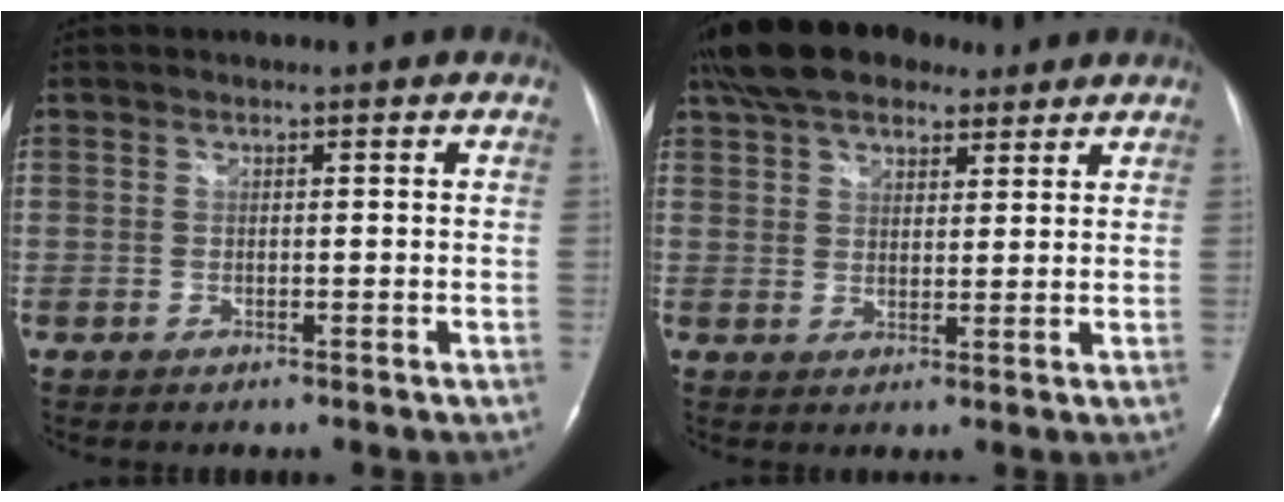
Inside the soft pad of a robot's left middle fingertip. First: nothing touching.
{"total": 13.6, "force": [10.6, 5.4, 6.6], "torque": [-0.117, 0.042, 0.179]}